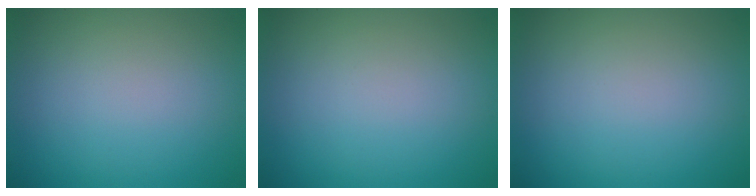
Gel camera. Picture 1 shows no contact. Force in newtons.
{"total": 0.0}
{"total": 0.0}